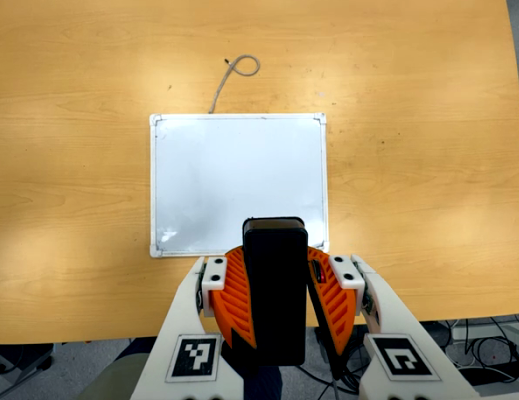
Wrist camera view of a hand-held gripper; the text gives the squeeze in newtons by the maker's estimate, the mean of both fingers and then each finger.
{"total": 10.3, "left": 9.8, "right": 10.9}